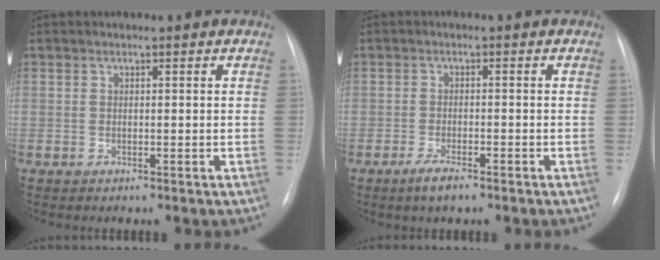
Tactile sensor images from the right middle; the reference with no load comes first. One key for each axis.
{"total": 3.0, "fx": -2.1, "fy": 0.5, "fz": 2.1, "tx": -0.051, "ty": -0.007, "tz": -0.037}